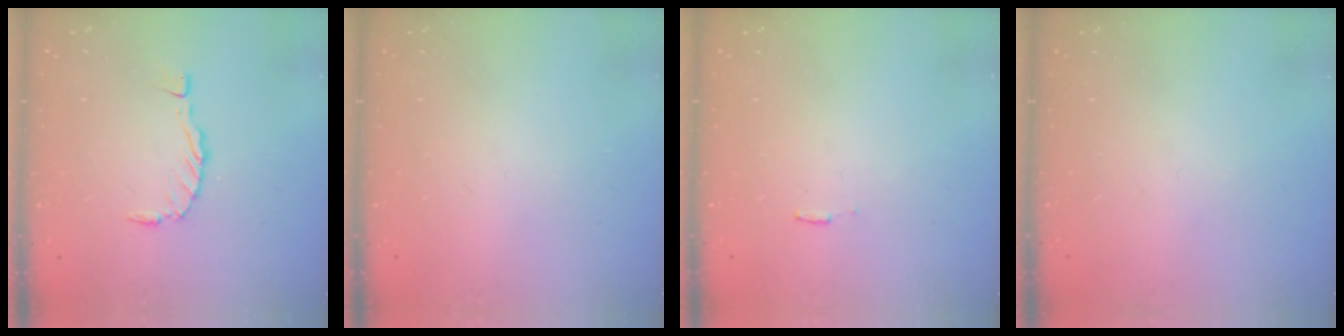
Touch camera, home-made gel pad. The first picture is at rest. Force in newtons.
{"total": 0.0}
{"total": 3.0, "press": 3.0, "slide": 0.2}
{"total": 0.0}